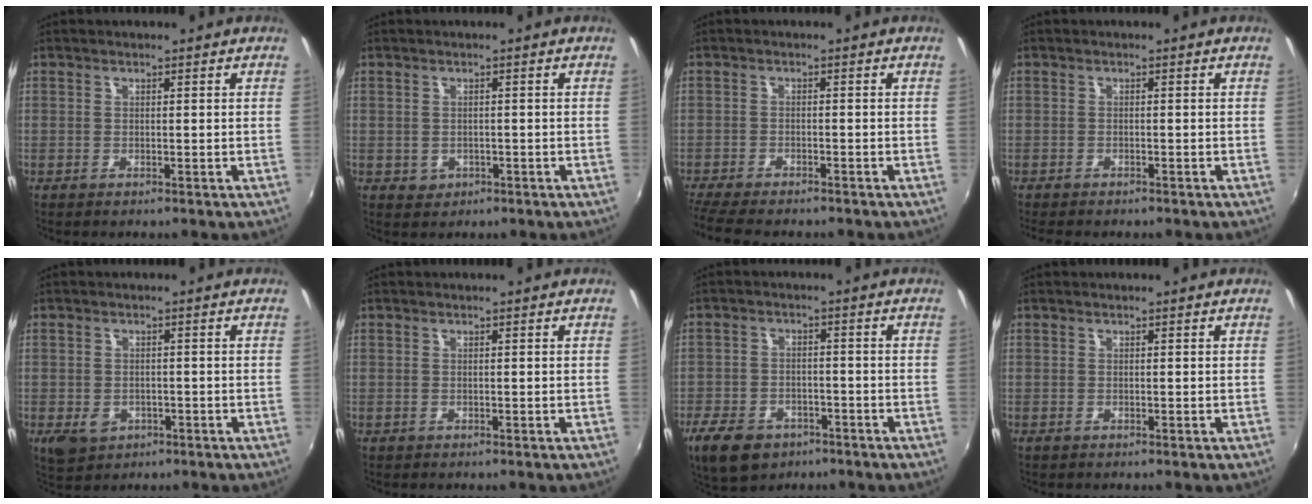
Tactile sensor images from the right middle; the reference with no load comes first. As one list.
[{"total": 2.2, "force": [-0.5, 2.0, 0.7], "torque": [-0.014, -0.003, -0.003]}, {"total": 9.7, "force": [-8.4, 2.1, 4.4], "torque": [-0.111, -0.036, -0.142]}, {"total": 3.8, "force": [-3.3, 1.0, 1.7], "torque": [-0.037, -0.020, -0.051]}, {"total": 5.3, "force": [-2.1, 4.0, 2.7], "torque": [-0.058, -0.009, -0.029]}, {"total": 0.0}, {"total": 11.4, "force": [-7.1, 7.0, 5.4], "torque": [-0.144, -0.013, -0.117]}, {"total": 0.0}]